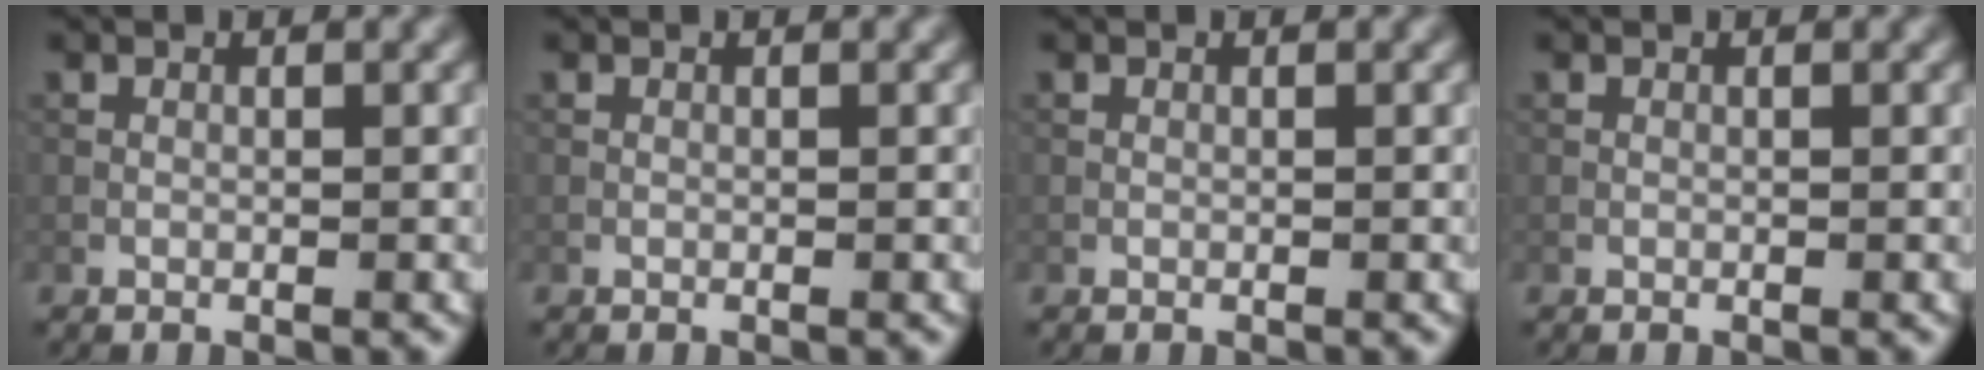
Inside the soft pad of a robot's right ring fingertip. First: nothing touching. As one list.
[{"total": 0.0}, {"total": 0.0}, {"total": 0.0}]